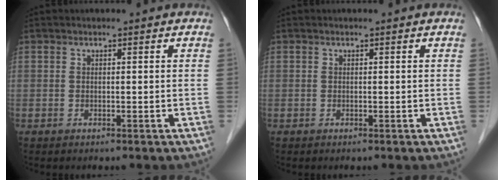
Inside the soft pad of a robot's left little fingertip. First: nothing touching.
{"total": 0.0}